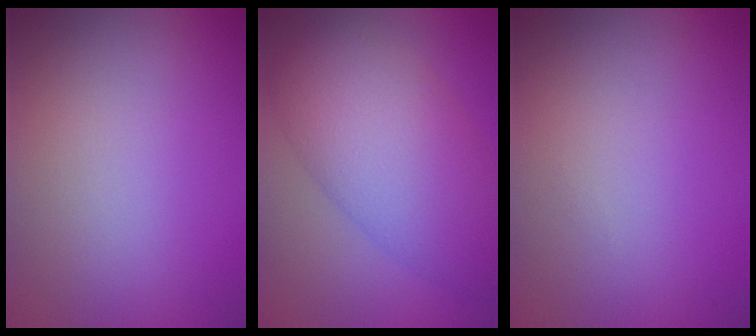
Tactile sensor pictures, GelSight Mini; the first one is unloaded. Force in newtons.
{"total": 7.2, "press": 7.2, "slide": 0.3}
{"total": 0.0}